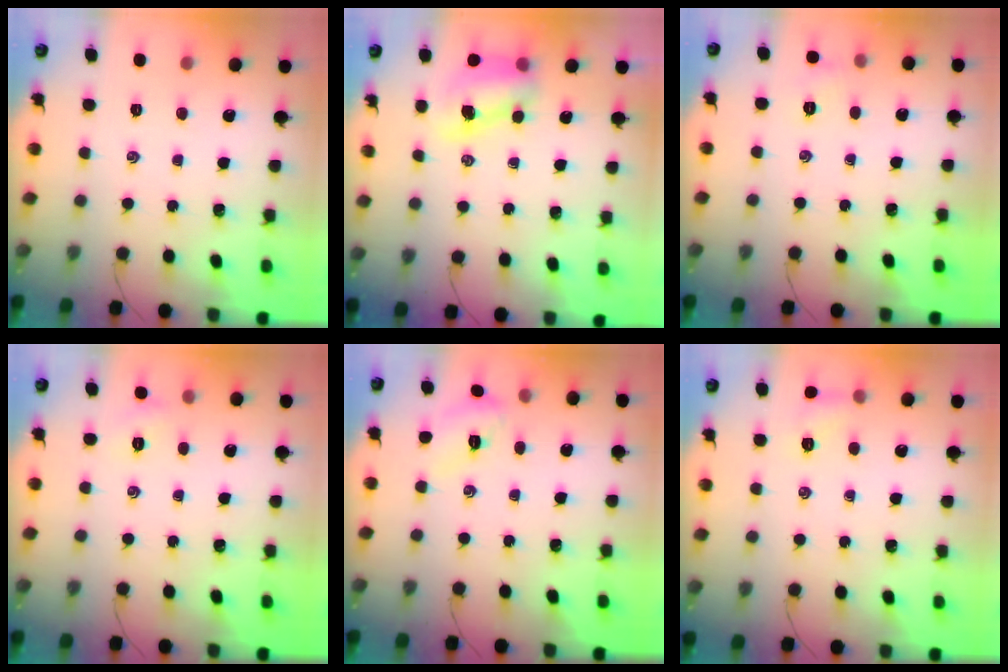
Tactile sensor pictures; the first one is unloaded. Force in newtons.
{"total": 7.6, "press": 7.5, "slide": 1.0}
{"total": 3.9, "press": 3.7, "slide": 1.0}
{"total": 2.1, "press": 2.1, "slide": 0.6}
{"total": 4.5, "press": 4.4, "slide": 0.9}
{"total": 6.6, "press": 6.4, "slide": 1.9}